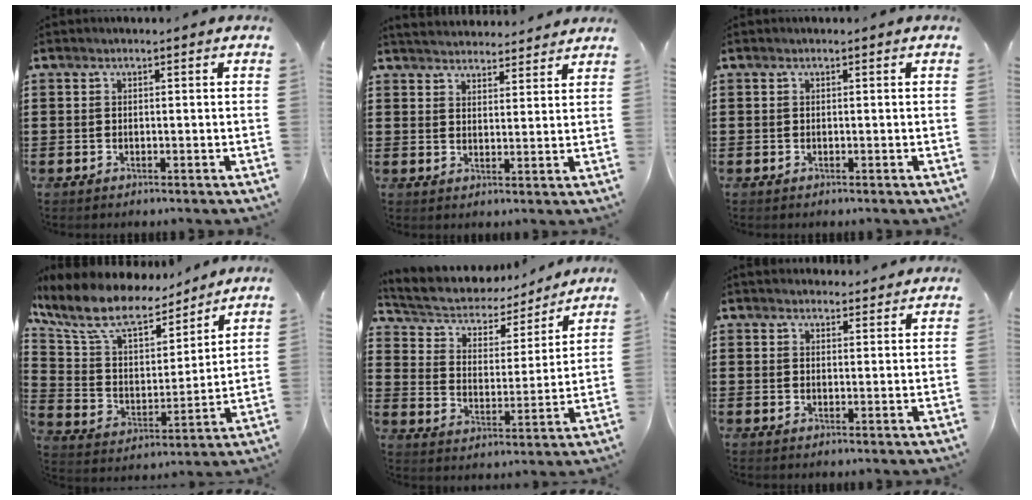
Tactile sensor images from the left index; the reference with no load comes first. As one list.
[{"total": 3.5, "force": [3.4, 0.3, -0.1], "torque": [-0.010, -0.015, 0.063]}, {"total": 0.0}, {"total": 11.0, "force": [8.8, 3.8, 5.4], "torque": [-0.145, -0.047, 0.153]}, {"total": 5.7, "force": [5.0, 2.3, 1.3], "torque": [-0.058, -0.032, 0.083]}, {"total": 2.5, "force": [2.5, 0.5, -0.1], "torque": [0.005, -0.009, 0.046]}]